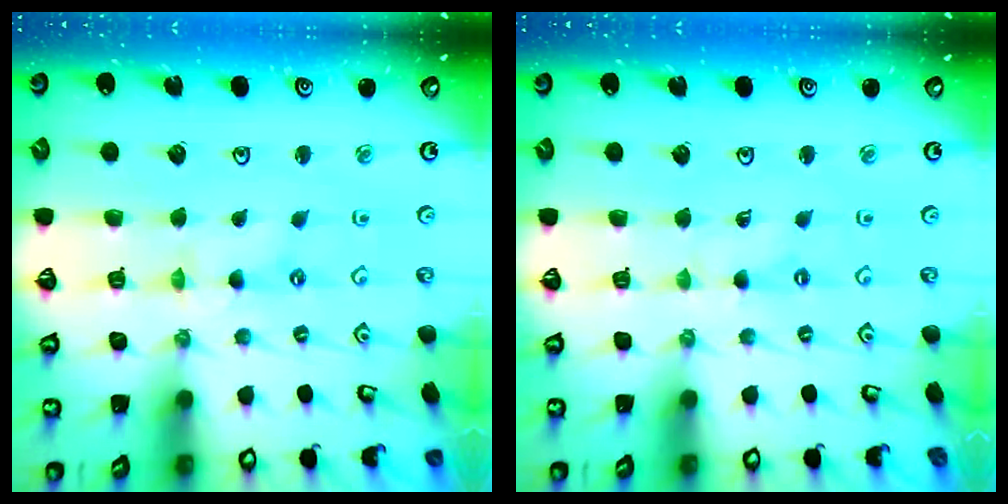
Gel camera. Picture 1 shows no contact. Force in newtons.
{"total": 0.0}